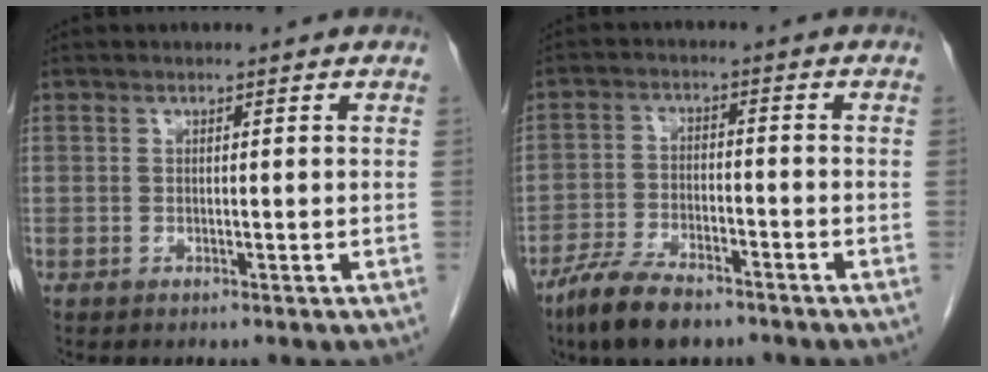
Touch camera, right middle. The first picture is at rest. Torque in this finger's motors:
{"motor_torque": [0.95, -0.80, 0.32, 0.09]}